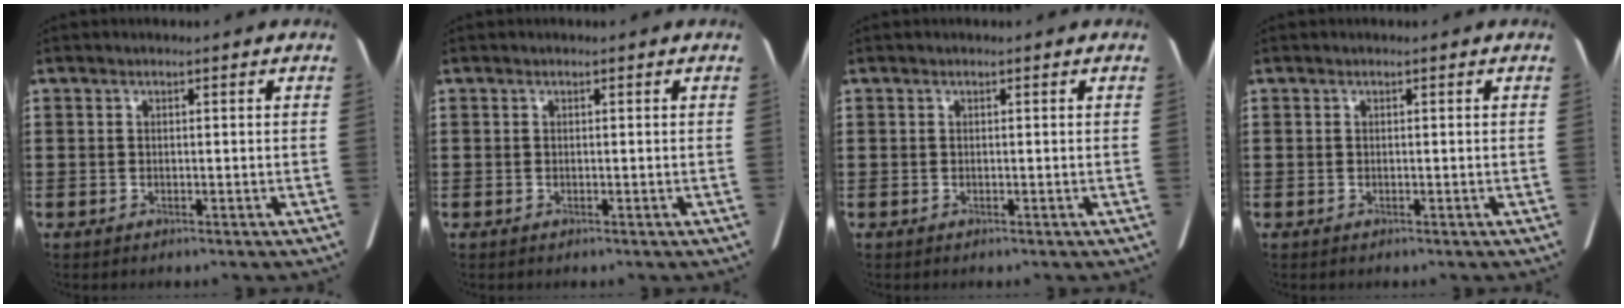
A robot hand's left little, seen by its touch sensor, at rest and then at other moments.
{"total": 0.0}
{"total": 0.0}
{"total": 0.0}